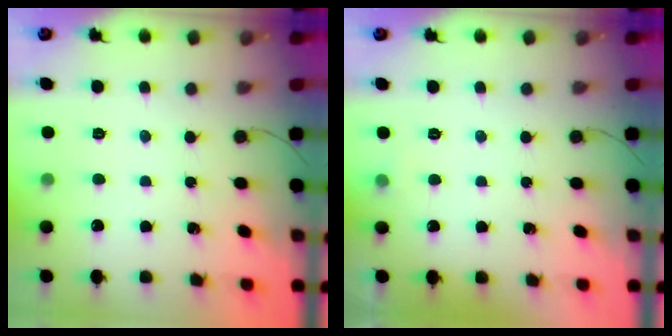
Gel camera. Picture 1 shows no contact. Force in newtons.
{"total": 3.0, "press": 2.8, "slide": 1.3}